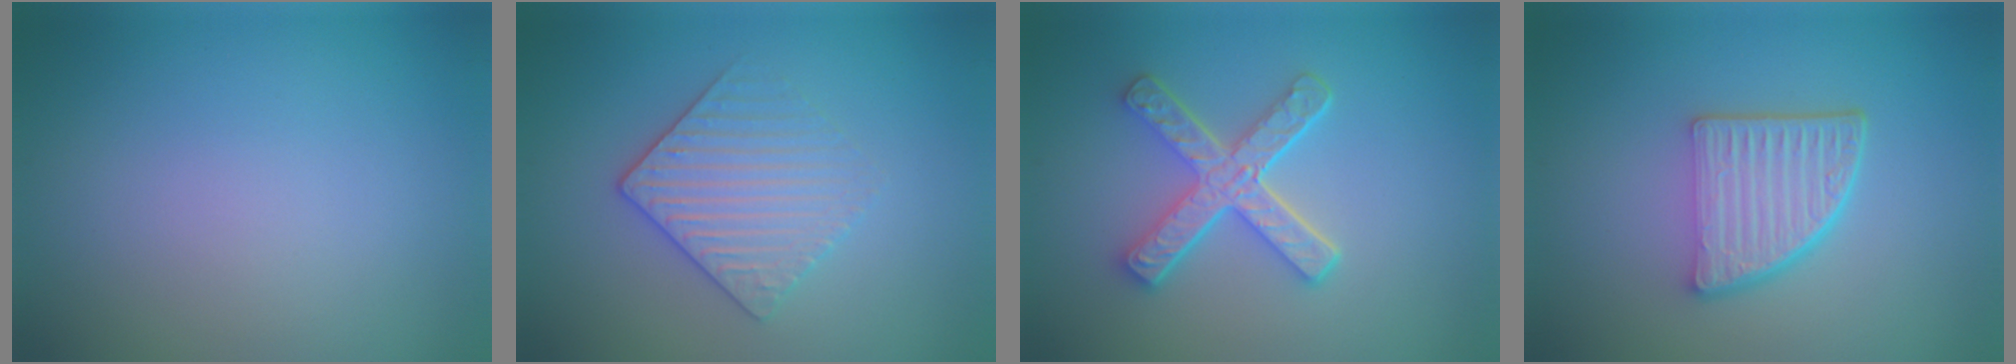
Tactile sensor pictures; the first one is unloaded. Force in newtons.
{"total": 3.4, "press": 3.2, "slide": 1.3}
{"total": 4.8, "press": 3.7, "slide": 3.0}
{"total": 5.3, "press": 3.9, "slide": 3.7}